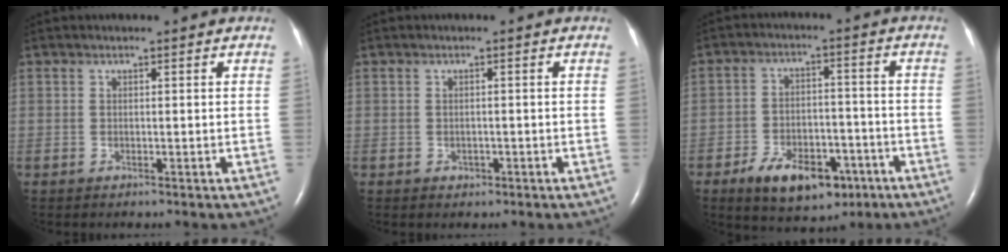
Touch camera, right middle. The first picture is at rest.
{"total": 0.9, "force": [-0.4, 0.7, 0.3], "torque": [0.000, 0.003, -0.004]}
{"total": 11.3, "force": [-6.4, 6.0, 7.1], "torque": [-0.110, 0.006, -0.093]}